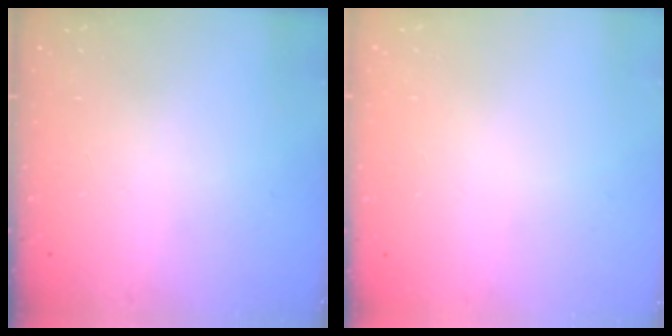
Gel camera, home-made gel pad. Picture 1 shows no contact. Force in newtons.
{"total": 0.0}